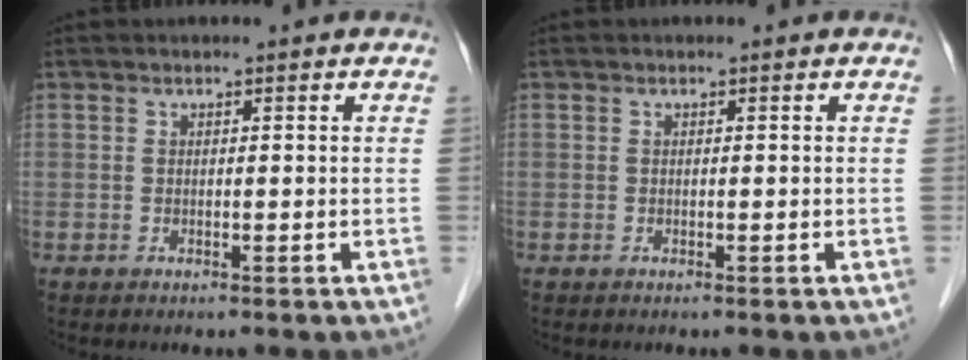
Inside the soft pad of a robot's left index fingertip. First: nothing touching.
{"total": 0.0}